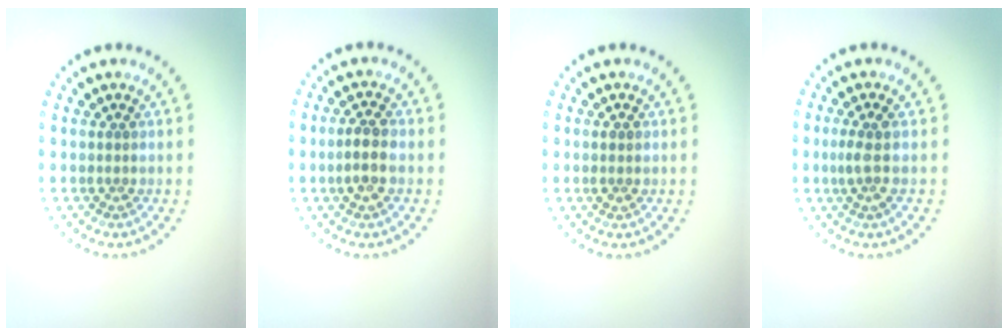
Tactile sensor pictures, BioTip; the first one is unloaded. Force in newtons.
{"total": 2.4, "press": 2.3, "slide": 0.6}
{"total": 0.8, "press": 0.8, "slide": 0.1}
{"total": 1.7, "press": 1.3, "slide": 1.1}